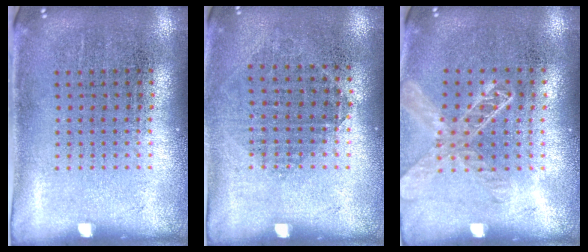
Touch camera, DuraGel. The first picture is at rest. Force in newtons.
{"total": 0.9, "press": 0.8, "slide": 0.4}
{"total": 1.4, "press": 1.3, "slide": 0.5}